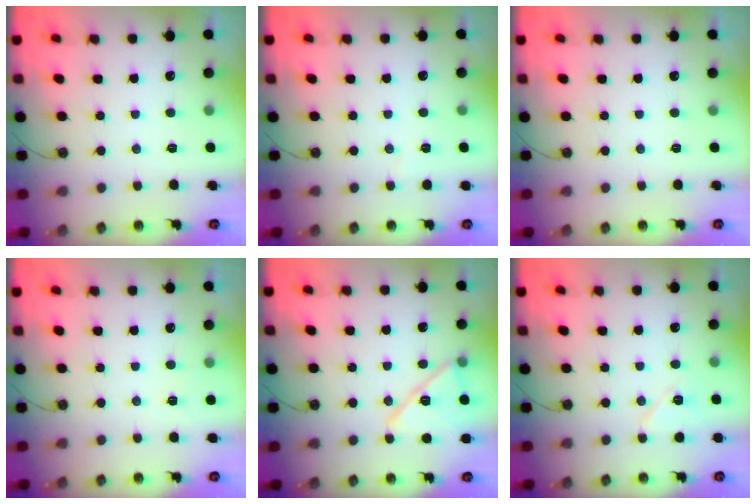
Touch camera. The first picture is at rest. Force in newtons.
{"total": 2.8, "press": 2.7, "slide": 0.8}
{"total": 0.0}
{"total": 2.4, "press": 2.4, "slide": 0.4}
{"total": 13.9, "press": 13.6, "slide": 2.6}
{"total": 7.1, "press": 7.0, "slide": 1.1}